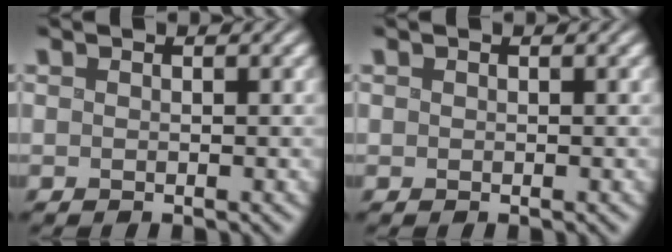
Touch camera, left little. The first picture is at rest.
{"total": 0.0}